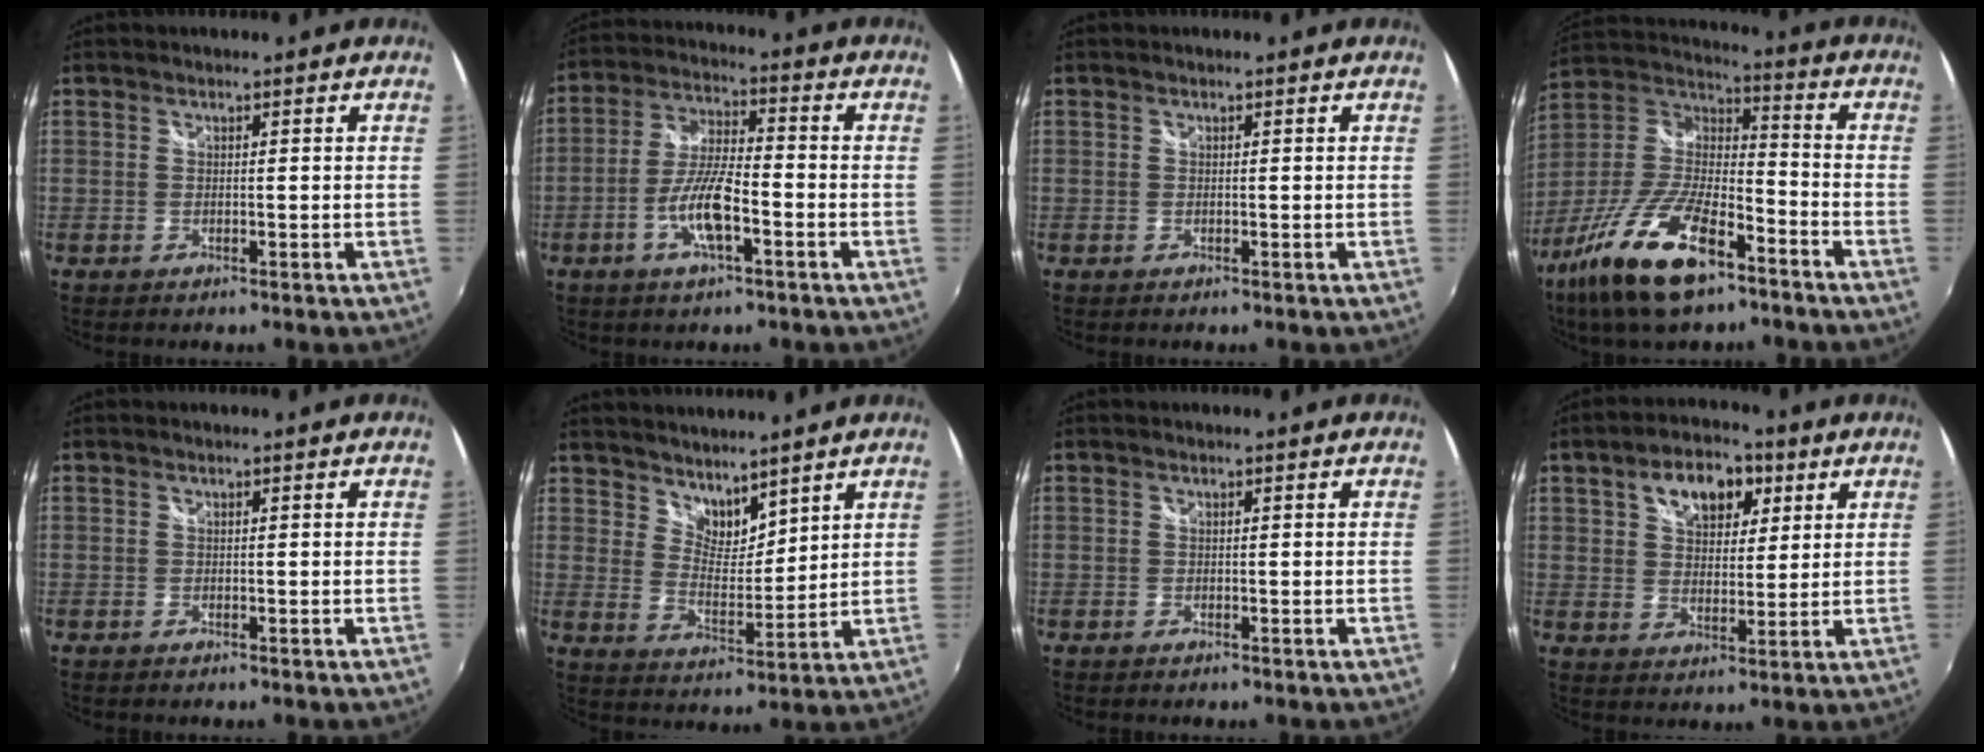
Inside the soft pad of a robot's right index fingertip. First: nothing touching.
{"total": 9.4, "force": [-4.0, 2.2, 8.3], "torque": [-0.170, 0.002, -0.073]}
{"total": 0.0}
{"total": 20.7, "force": [-12.2, 7.5, 15.0], "torque": [-0.312, -0.032, -0.228]}
{"total": 0.0}
{"total": 7.1, "force": [6.1, 2.9, 2.2], "torque": [-0.023, 0.000, 0.112]}
{"total": 0.0}
{"total": 10.7, "force": [5.1, 6.4, 6.9], "torque": [-0.115, 0.028, 0.084]}